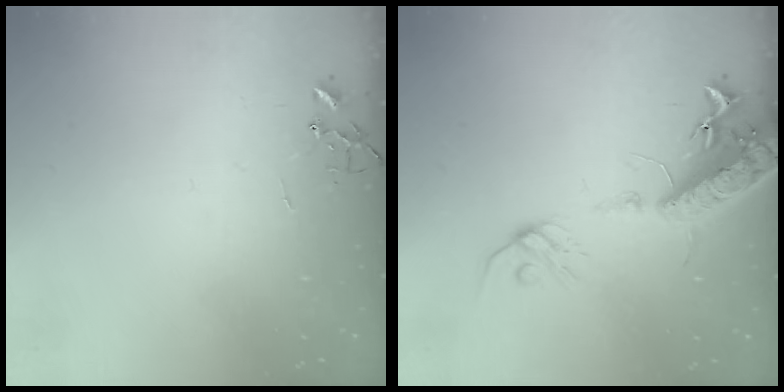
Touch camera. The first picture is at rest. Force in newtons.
{"total": 16.6, "press": 16.1, "slide": 4.0}